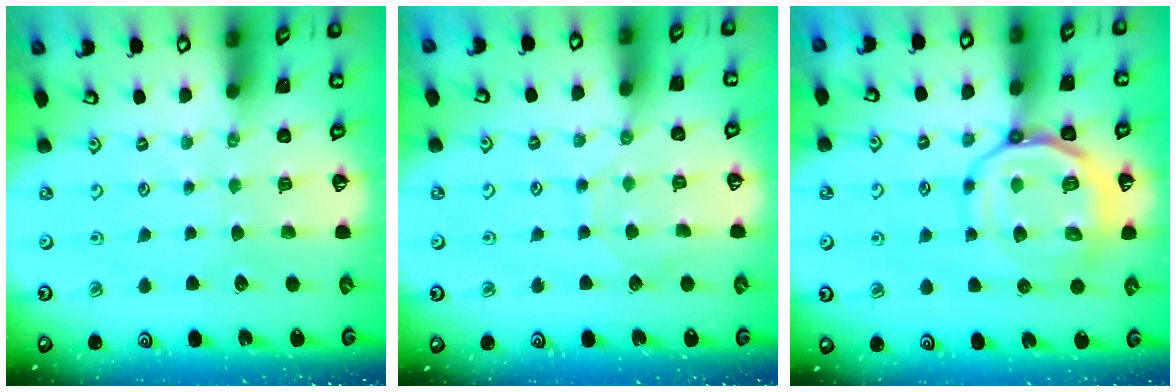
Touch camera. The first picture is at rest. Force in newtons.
{"total": 3.0, "press": 2.9, "slide": 0.4}
{"total": 14.0, "press": 13.9, "slide": 2.1}